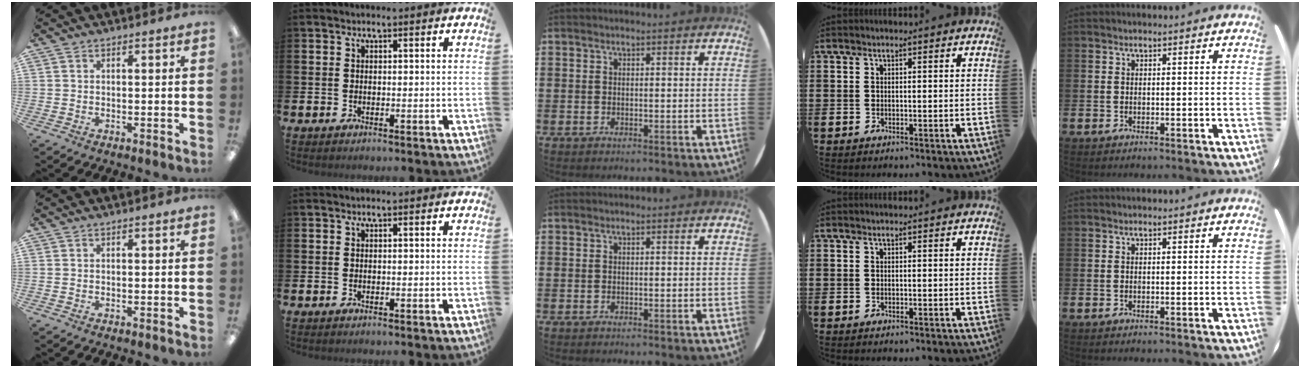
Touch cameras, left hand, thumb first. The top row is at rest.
{}